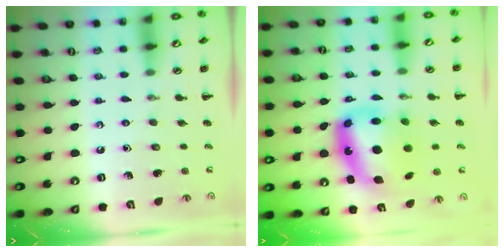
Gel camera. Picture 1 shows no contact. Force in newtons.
{"total": 13.9, "press": 13.5, "slide": 3.6}